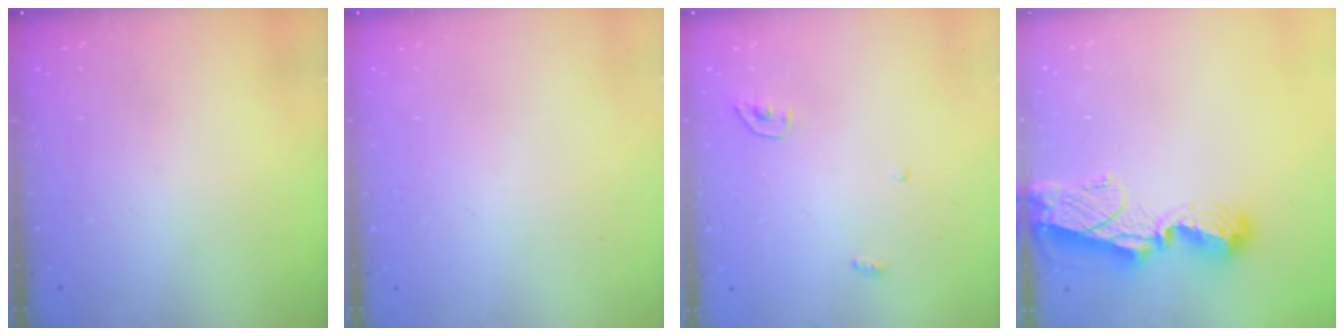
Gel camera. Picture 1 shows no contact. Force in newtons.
{"total": 0.0}
{"total": 3.4, "press": 3.3, "slide": 0.3}
{"total": 9.7, "press": 9.7, "slide": 0.9}